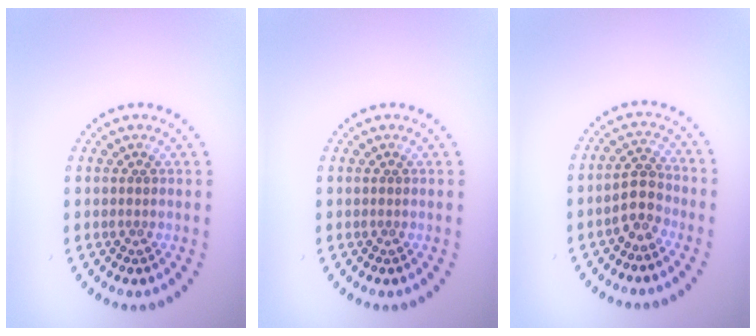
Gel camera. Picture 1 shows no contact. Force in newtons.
{"total": 0.0}
{"total": 2.7, "press": 2.5, "slide": 1.0}